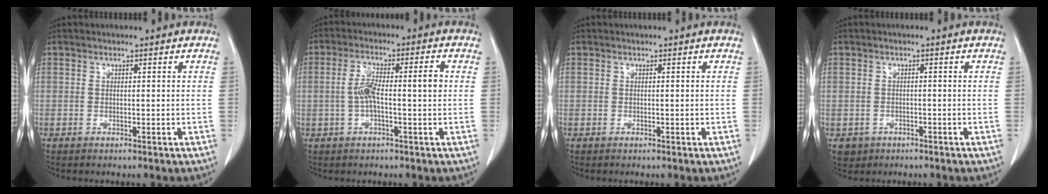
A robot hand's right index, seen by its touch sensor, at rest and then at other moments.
{"total": 6.7, "force": [-0.2, 1.1, 6.6], "torque": [-0.130, 0.018, -0.005]}
{"total": 0.0}
{"total": 2.6, "force": [-1.1, 2.3, 0.2], "torque": [-0.001, 0.007, -0.014]}